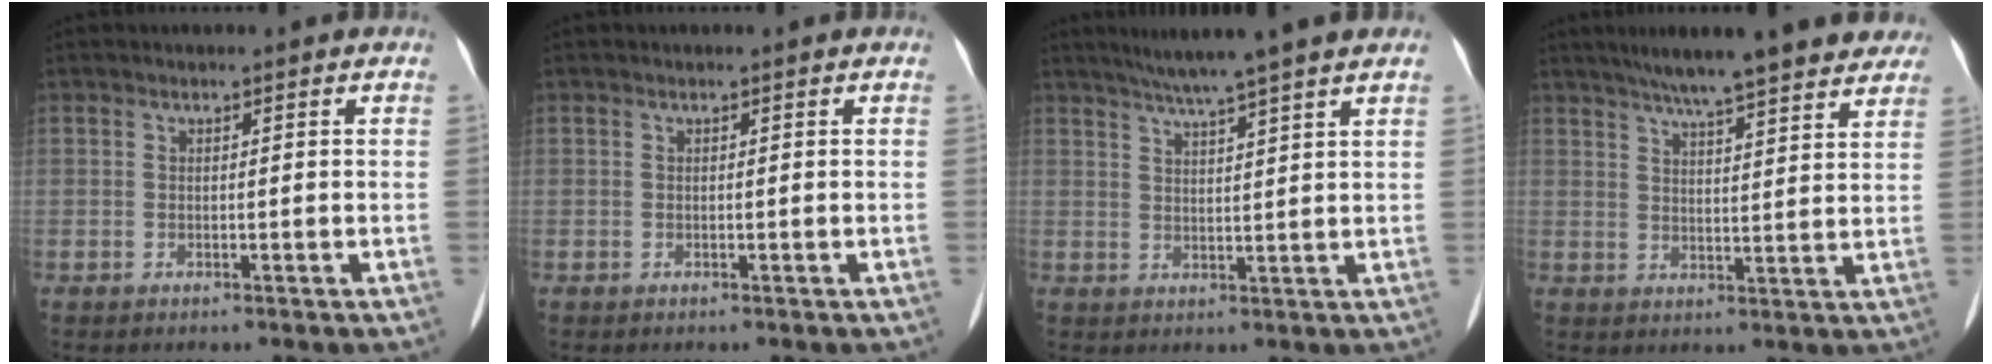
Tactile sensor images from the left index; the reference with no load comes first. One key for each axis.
{"total": 0.0}
{"total": 7.5, "fx": 6.2, "fy": -1.2, "fz": 4.1, "tx": -0.067, "ty": 0.015, "tz": 0.092}
{"total": 17.4, "fx": 14.7, "fy": 2.7, "fz": 8.9, "tx": -0.126, "ty": 0.026, "tz": 0.191}